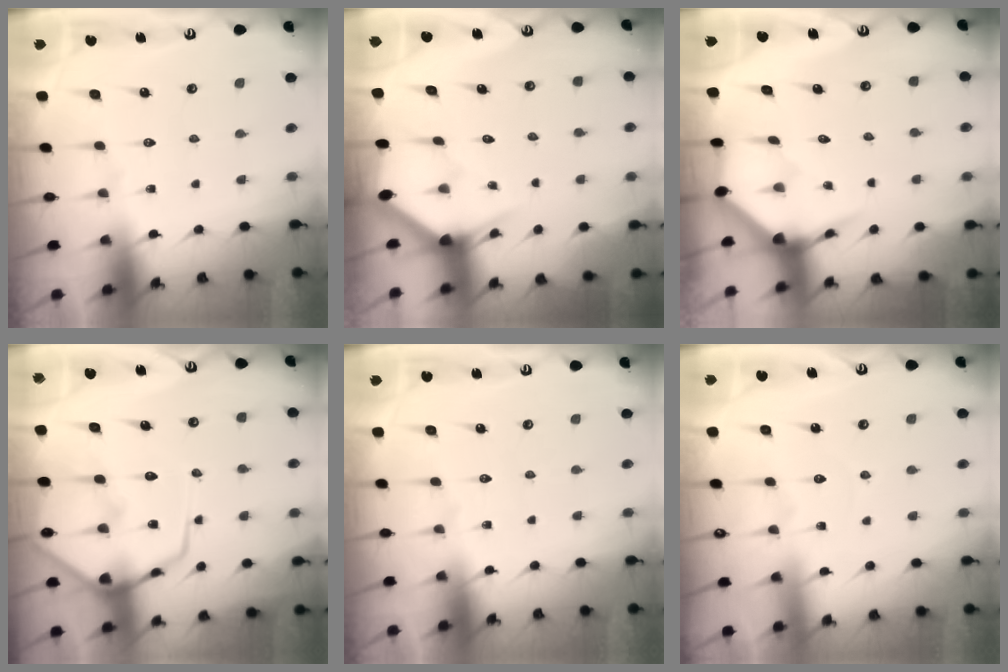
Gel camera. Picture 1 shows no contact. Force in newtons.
{"total": 3.1, "press": 3.1, "slide": 0.2}
{"total": 3.9, "press": 3.9, "slide": 0.2}
{"total": 12.2, "press": 12.1, "slide": 1.3}
{"total": 0.0}
{"total": 2.1, "press": 2.1, "slide": 0.2}